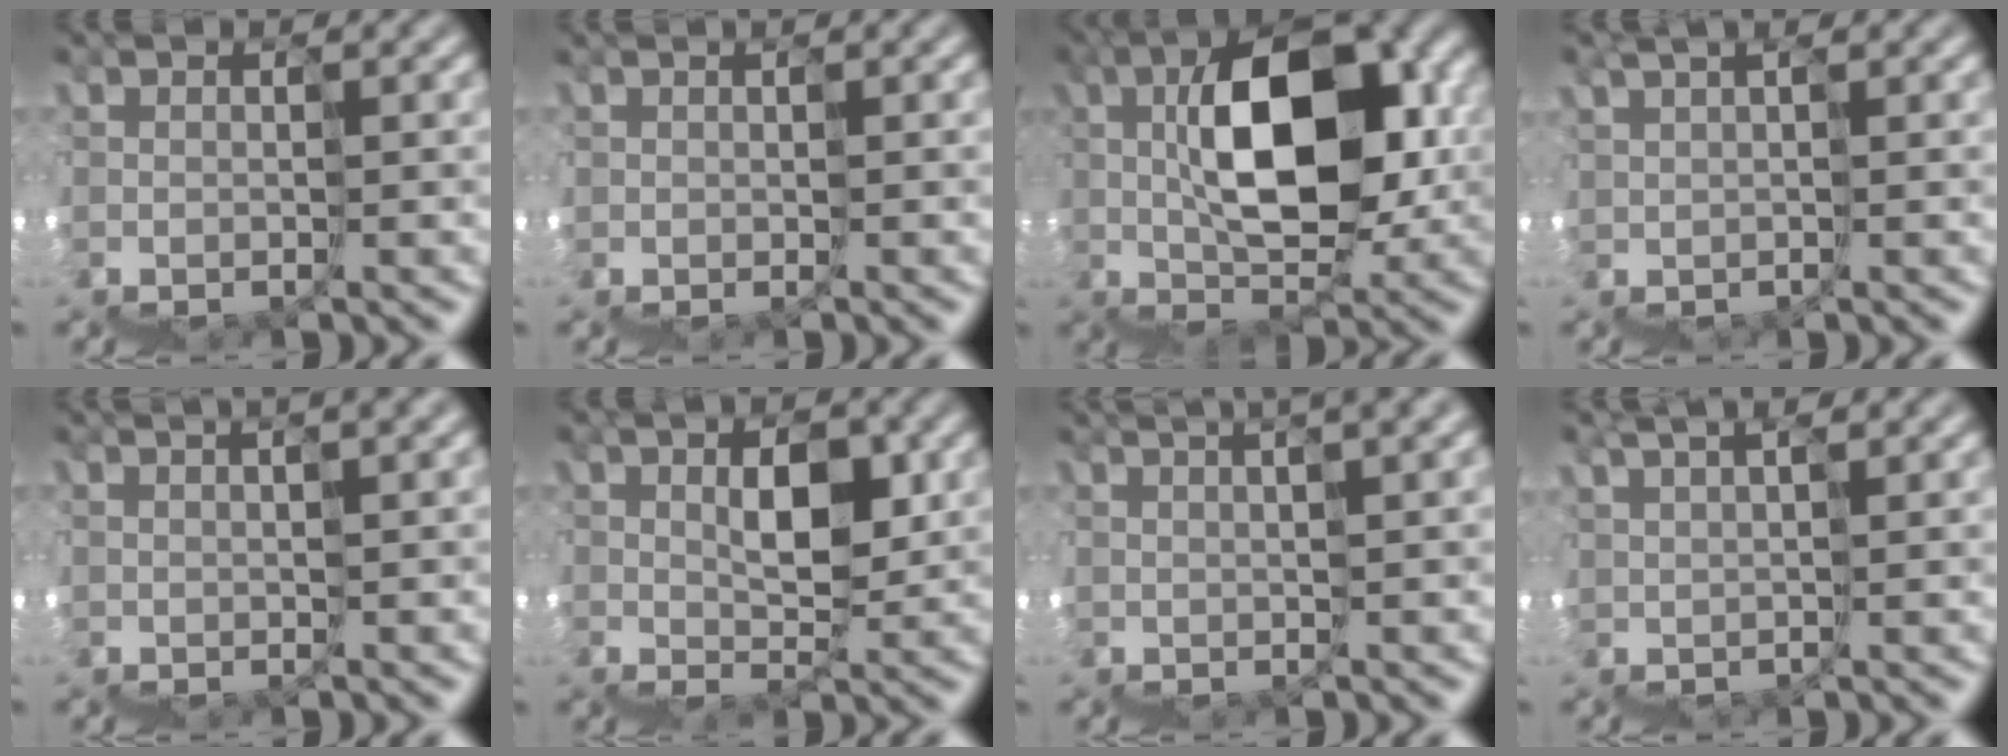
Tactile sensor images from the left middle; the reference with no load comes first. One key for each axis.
{"total": 0.6, "fx": 0.5, "fy": 0.3, "fz": 0.0, "tx": 0.005, "ty": 0.006, "tz": 0.009}
{"total": 7.1, "fx": 2.8, "fy": 3.4, "fz": 5.6, "tx": -0.071, "ty": 0.048, "tz": 0.031}
{"total": 2.5, "fx": 2.2, "fy": -0.7, "fz": -0.9, "tx": 0.010, "ty": 0.024, "tz": 0.037}
{"total": 3.3, "fx": 2.5, "fy": 0.7, "fz": 2.1, "tx": -0.004, "ty": 0.031, "tz": 0.048}
{"total": 3.0, "fx": 2.5, "fy": 1.0, "fz": 1.1, "tx": -0.007, "ty": 0.037, "tz": 0.036}
{"total": 6.8, "fx": 4.5, "fy": 1.7, "fz": 4.8, "tx": -0.046, "ty": 0.054, "tz": 0.081}
{"total": 3.9, "fx": 3.6, "fy": -1.0, "fz": -1.3, "tx": 0.016, "ty": 0.030, "tz": 0.062}